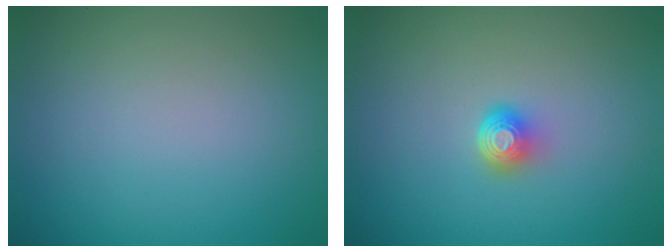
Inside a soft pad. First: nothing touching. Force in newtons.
{"total": 2.1, "press": 1.4, "slide": 1.6}